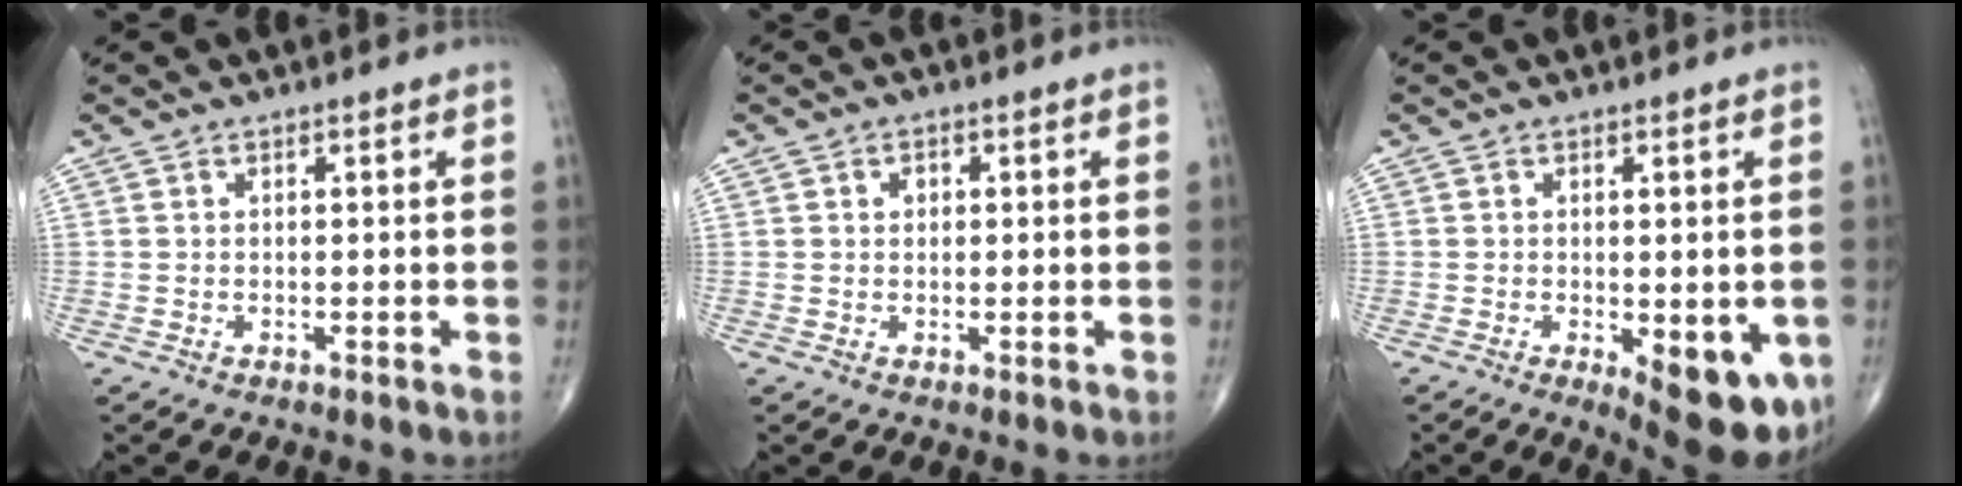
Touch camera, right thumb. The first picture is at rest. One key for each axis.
{"total": 1.5, "fx": 0.3, "fy": 1.2, "fz": 0.8, "tx": -0.007, "ty": 0.002, "tz": 0.003}
{"total": 11.4, "fx": -3.7, "fy": 4.7, "fz": 9.7, "tx": -0.110, "ty": -0.013, "tz": -0.038}